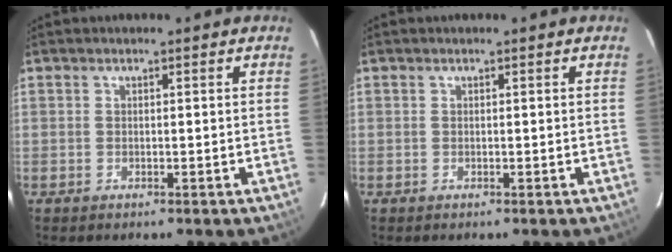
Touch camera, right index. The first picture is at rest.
{"total": 0.0}